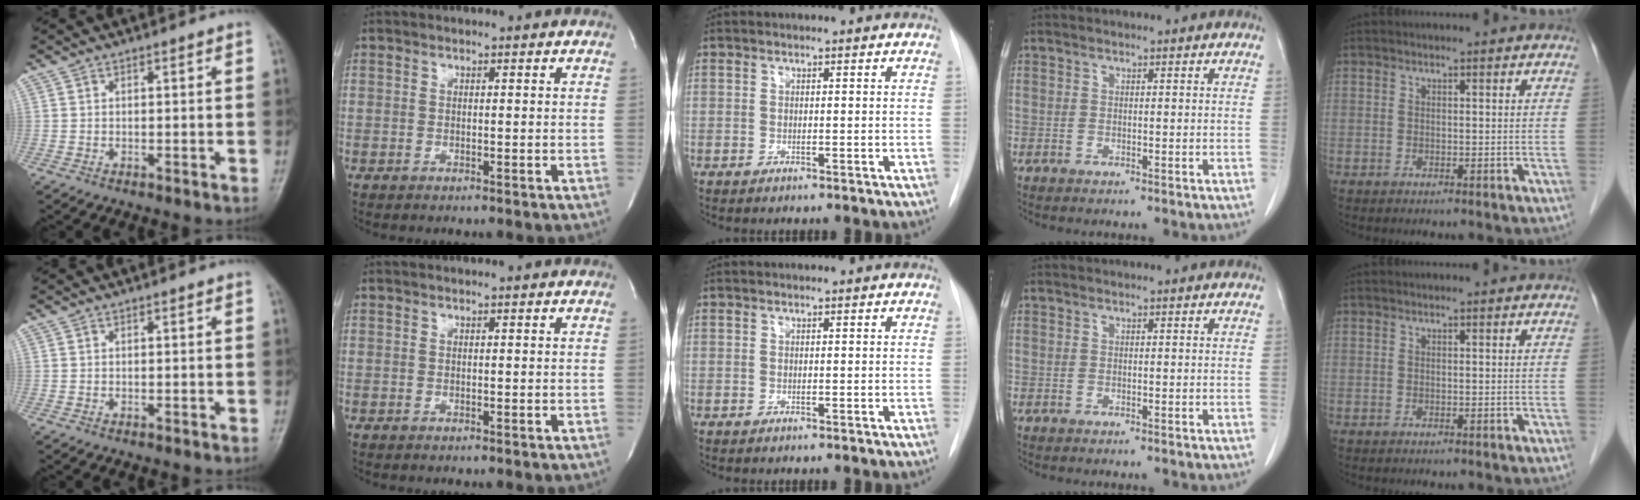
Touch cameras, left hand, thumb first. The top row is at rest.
{}